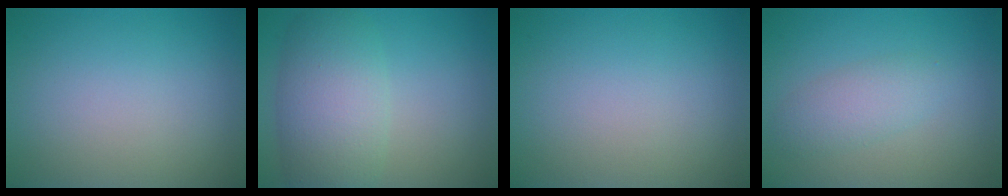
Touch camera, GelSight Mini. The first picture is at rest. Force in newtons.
{"total": 6.3, "press": 6.3, "slide": 0.1}
{"total": 0.0}
{"total": 2.4, "press": 2.4, "slide": 0.1}